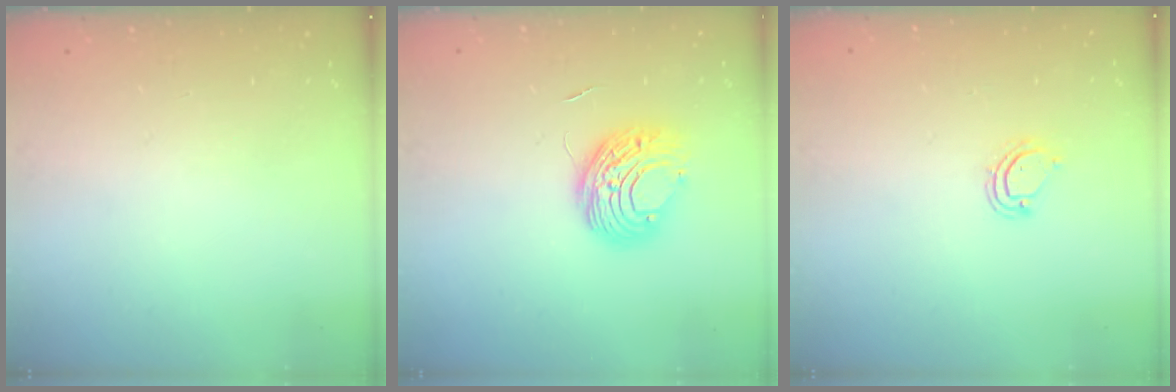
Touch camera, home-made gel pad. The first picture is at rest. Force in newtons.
{"total": 8.8, "press": 8.8, "slide": 0.6}
{"total": 4.4, "press": 4.4, "slide": 0.2}